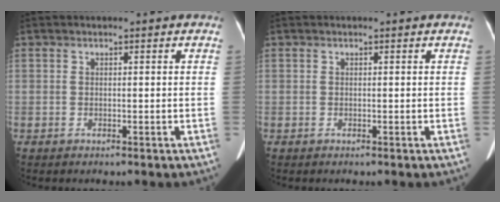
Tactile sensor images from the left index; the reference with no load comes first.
{"total": 0.0}